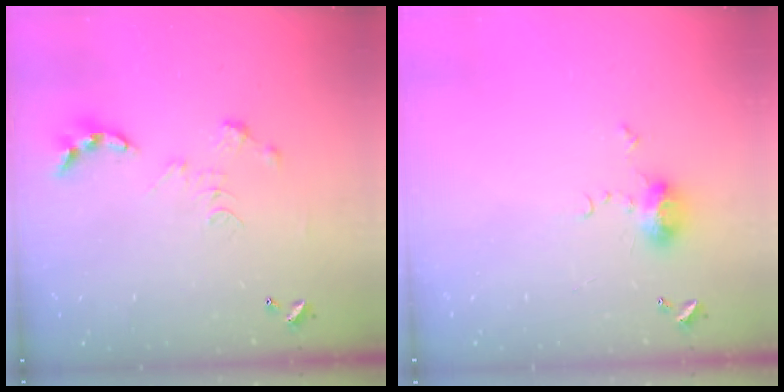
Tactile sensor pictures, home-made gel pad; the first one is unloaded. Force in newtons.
{"total": 6.2, "press": 6.2, "slide": 0.7}